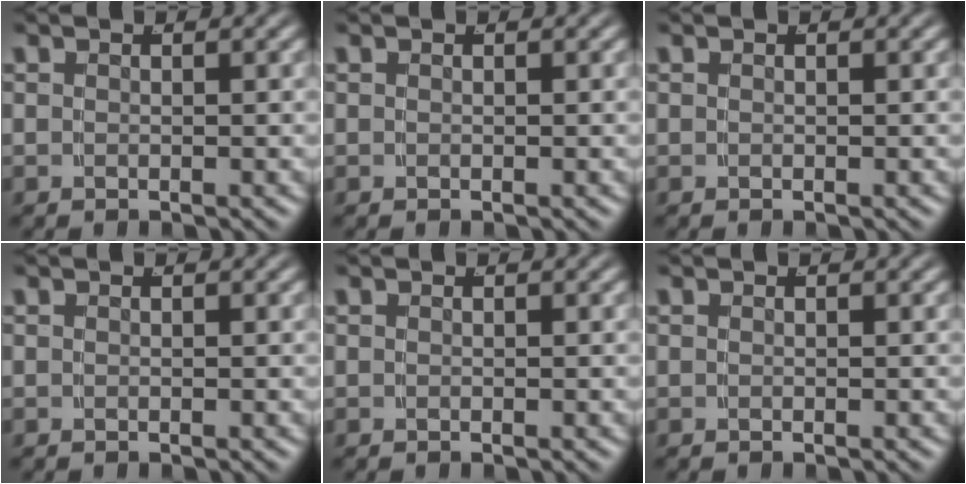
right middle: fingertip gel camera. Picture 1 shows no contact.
{"total": 0.0}
{"total": 0.0}
{"total": 0.0}
{"total": 0.0}
{"total": 0.0}